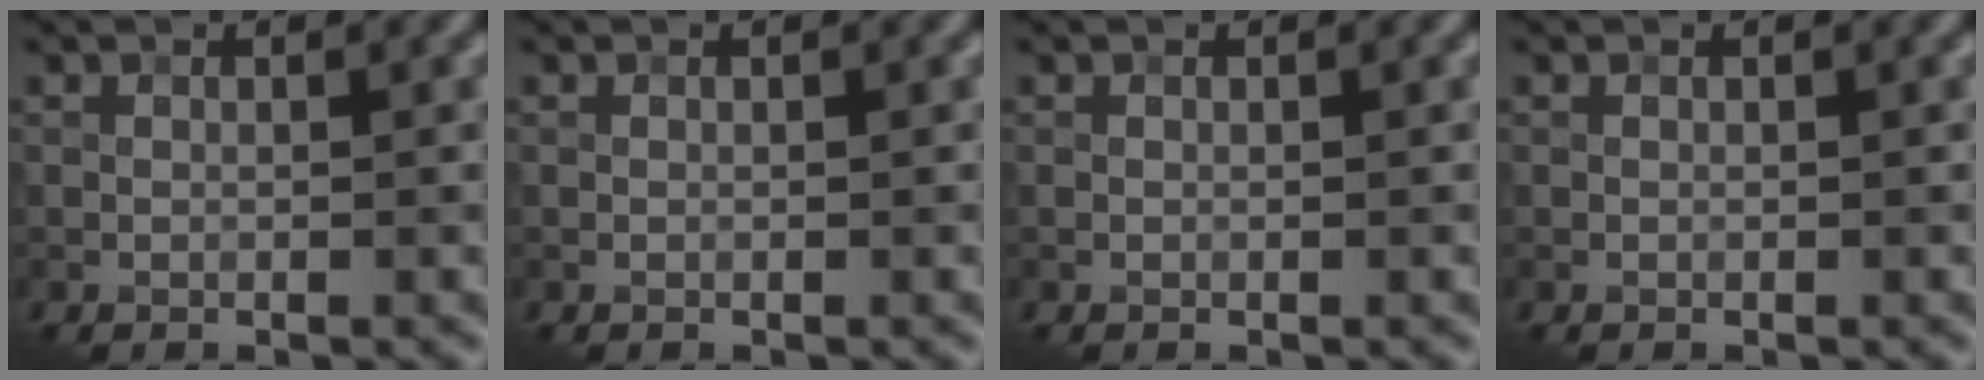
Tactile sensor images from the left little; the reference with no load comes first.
{"total": 0.0}
{"total": 0.0}
{"total": 0.0}